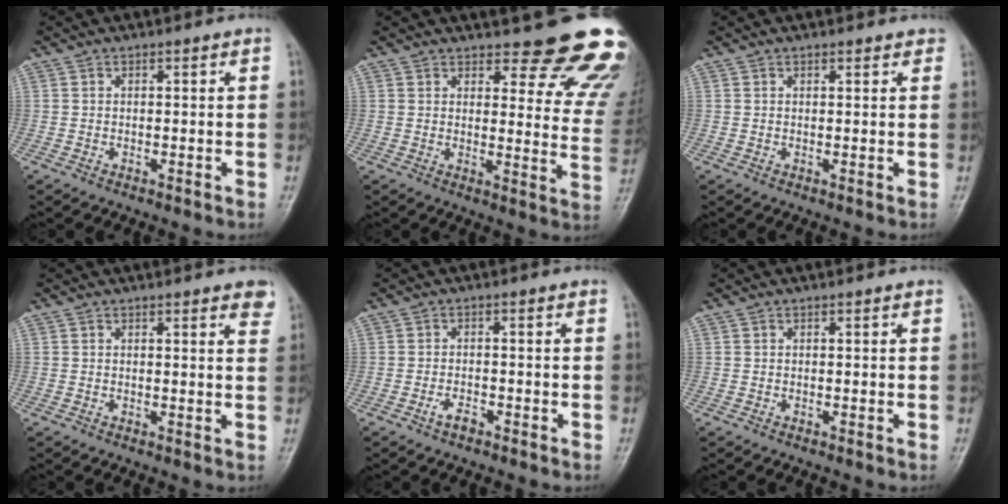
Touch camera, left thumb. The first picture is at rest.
{"total": 18.9, "force": [16.1, 5.7, 8.1], "torque": [-0.044, -0.119, 0.170]}
{"total": 1.2, "force": [1.0, 0.6, 0.5], "torque": [0.004, -0.002, 0.008]}
{"total": 4.2, "force": [3.0, 1.2, 2.7], "torque": [-0.016, -0.008, 0.027]}
{"total": 2.0, "force": [-1.4, 0.9, 1.2], "torque": [-0.026, 0.007, -0.027]}
{"total": 0.0}